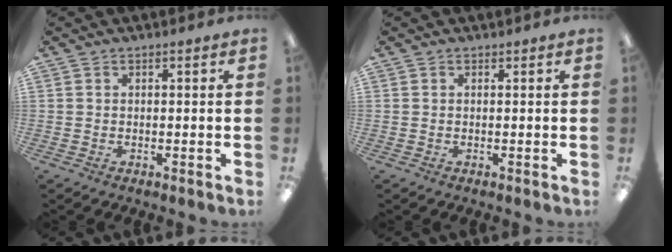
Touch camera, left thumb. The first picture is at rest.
{"total": 0.0}